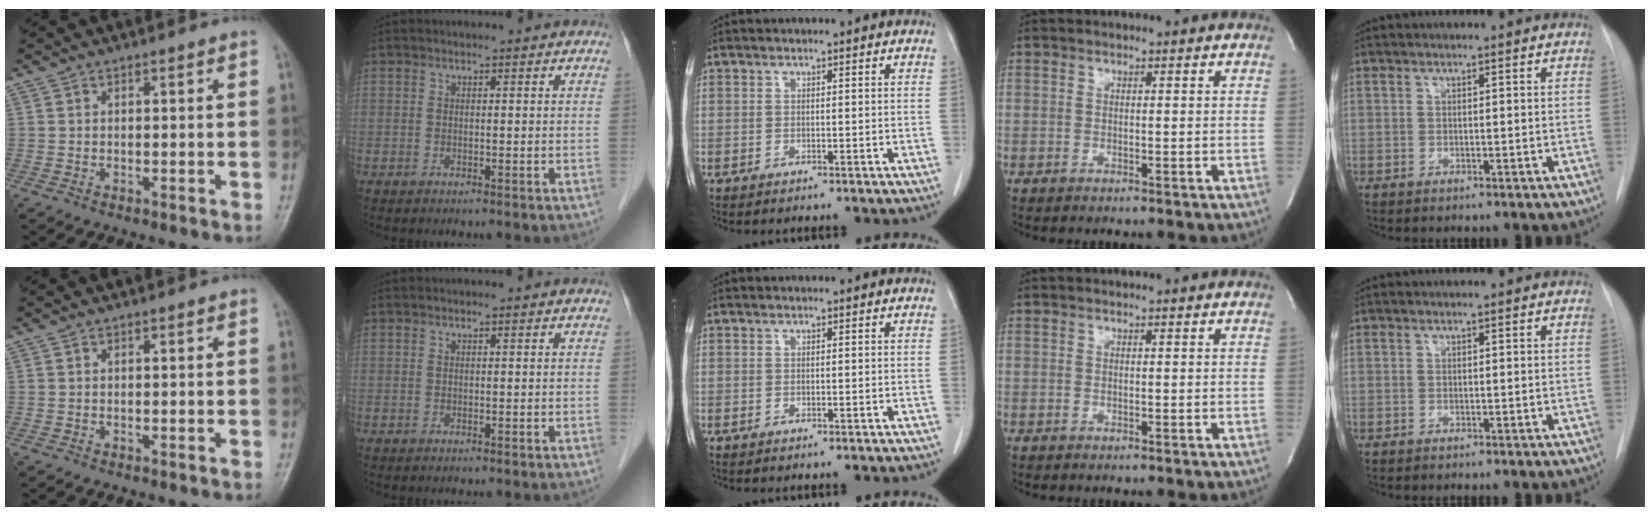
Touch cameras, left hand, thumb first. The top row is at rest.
{}